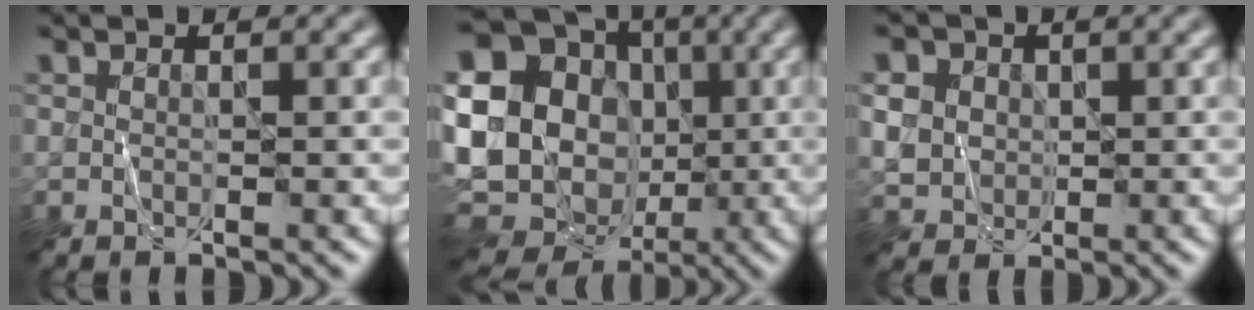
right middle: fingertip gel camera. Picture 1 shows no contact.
{"total": 23.7, "force": [-0.9, 21.6, 9.6], "torque": [-0.207, 0.026, -0.070]}
{"total": 4.7, "force": [1.2, 4.2, 1.8], "torque": [-0.057, 0.014, 0.020]}